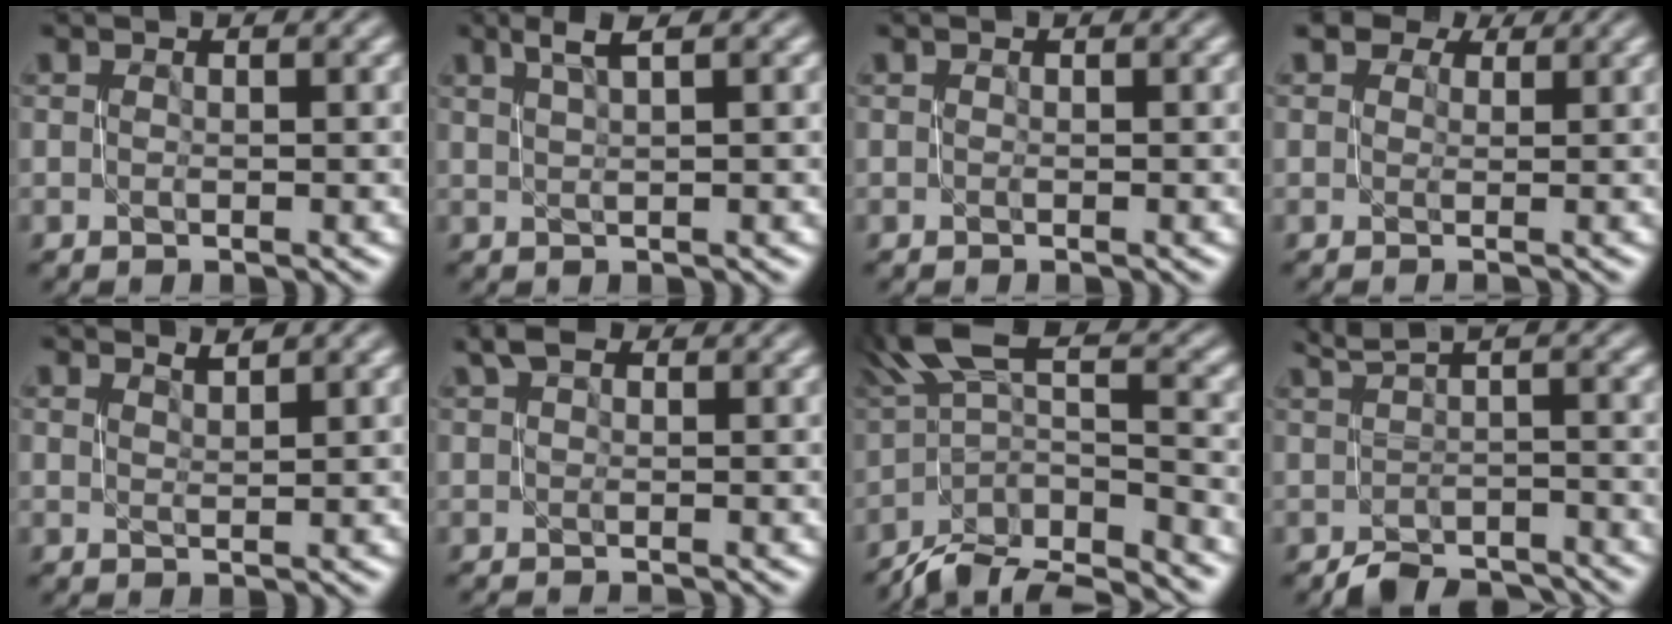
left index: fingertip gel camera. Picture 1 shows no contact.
{"total": 2.1, "force": [1.4, 0.2, 1.5], "torque": [-0.021, 0.004, 0.026]}
{"total": 0.0}
{"total": 3.5, "force": [2.6, 1.6, 1.6], "torque": [-0.027, 0.014, 0.020]}
{"total": 1.4, "force": [1.3, 0.1, 0.3], "torque": [-0.002, 0.000, 0.022]}
{"total": 2.0, "force": [1.5, 0.7, 1.2], "torque": [-0.014, 0.004, 0.020]}
{"total": 9.3, "force": [-5.1, 2.6, 7.4], "torque": [-0.127, 0.015, -0.086]}
{"total": 3.2, "force": [-1.3, 1.2, 2.7], "torque": [-0.025, -0.004, -0.020]}